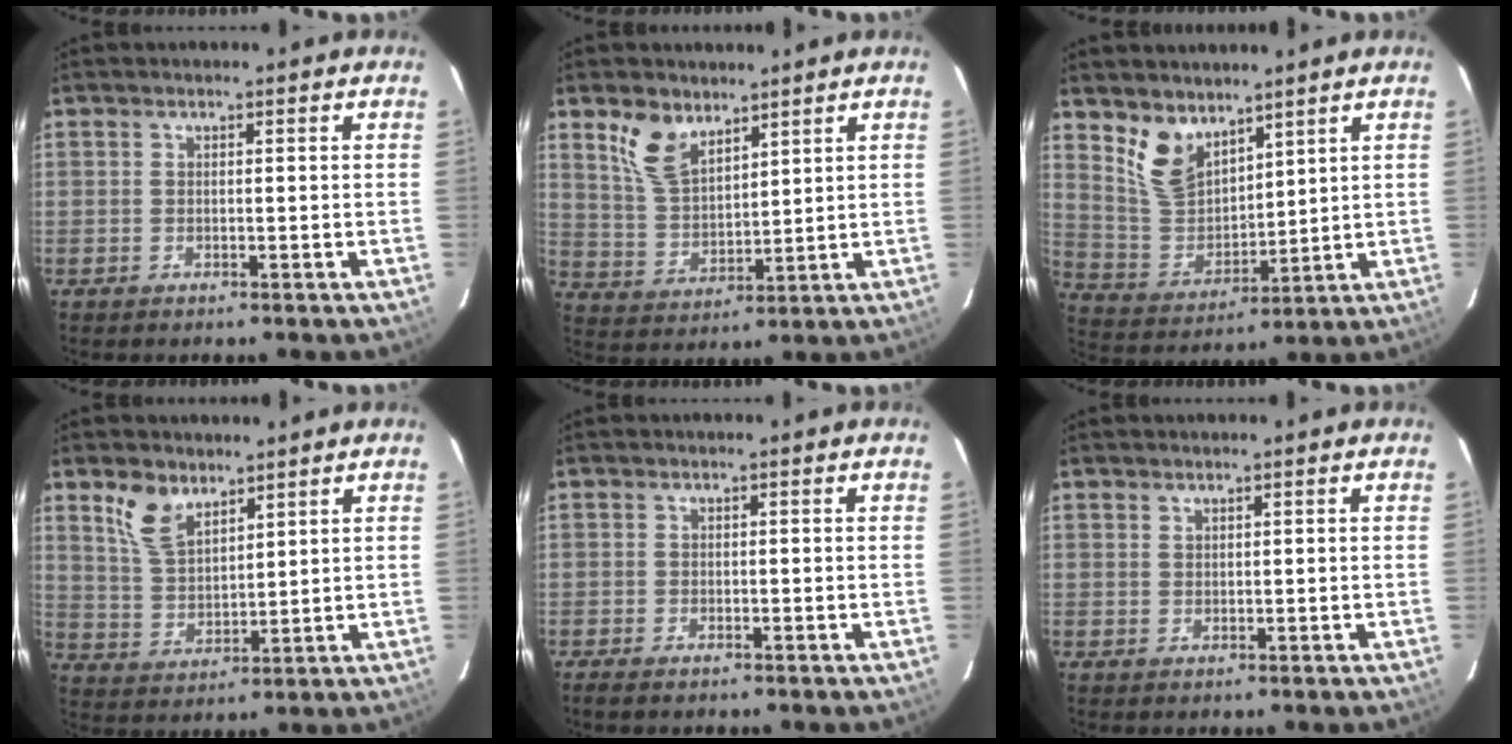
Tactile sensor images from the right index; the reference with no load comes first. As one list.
[{"total": 9.0, "force": [5.8, 4.6, 5.0], "torque": [-0.099, 0.011, 0.122]}, {"total": 9.5, "force": [6.7, 5.1, 4.3], "torque": [-0.085, 0.001, 0.147]}, {"total": 8.0, "force": [5.2, 4.1, 4.5], "torque": [-0.089, 0.010, 0.110]}, {"total": 1.7, "force": [-1.4, 0.6, 0.9], "torque": [-0.020, -0.006, -0.026]}, {"total": 0.6, "force": [0.5, 0.2, 0.0], "torque": [-0.001, 0.001, 0.012]}]